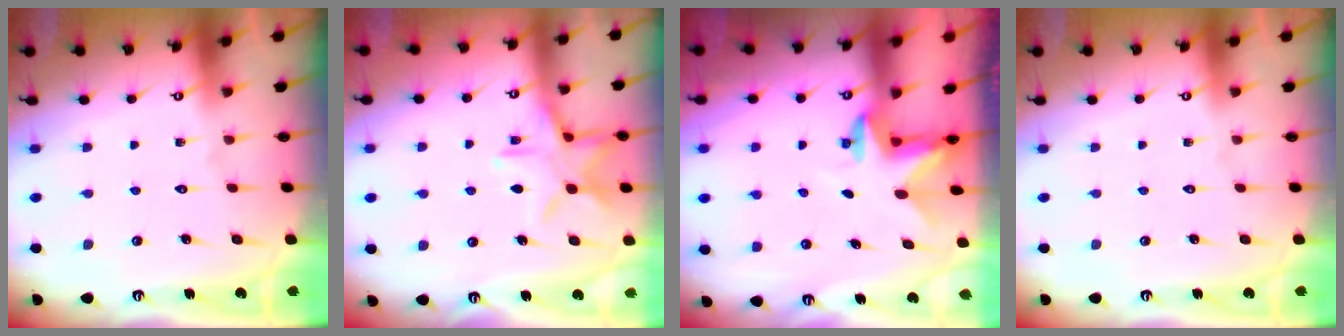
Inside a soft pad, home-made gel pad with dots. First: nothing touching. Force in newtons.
{"total": 11.8, "press": 11.8, "slide": 0.8}
{"total": 2.5, "press": 2.5, "slide": 0.4}
{"total": 0.0}